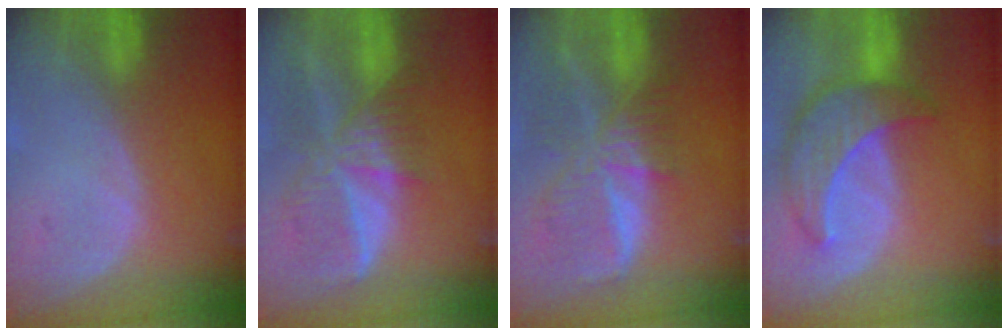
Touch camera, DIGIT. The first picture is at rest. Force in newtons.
{"total": 9.3, "press": 8.1, "slide": 4.6}
{"total": 9.5, "press": 8.3, "slide": 4.6}
{"total": 8.6, "press": 7.8, "slide": 3.8}